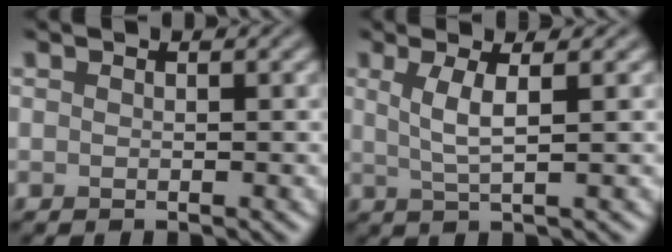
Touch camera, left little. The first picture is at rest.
{"total": 2.9, "force": [0.8, 0.6, 2.7], "torque": [-0.051, 0.000, 0.017]}